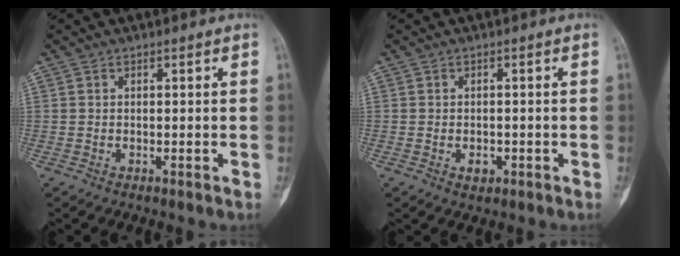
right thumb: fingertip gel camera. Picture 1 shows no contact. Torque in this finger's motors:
{"motor_torque": [0.73, 0.25, 0.33, -0.12, 0.12]}